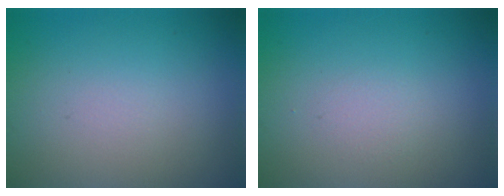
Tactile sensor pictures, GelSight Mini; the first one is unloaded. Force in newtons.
{"total": 0.8, "press": 0.8, "slide": 0.1}